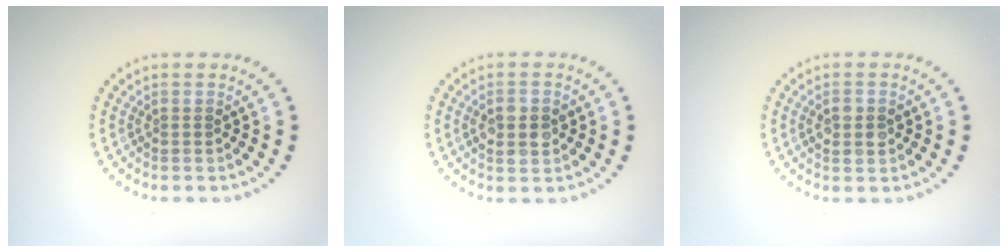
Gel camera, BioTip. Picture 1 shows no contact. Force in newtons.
{"total": 2.9, "press": 2.9, "slide": 0.1}
{"total": 2.4, "press": 2.4, "slide": 0.1}